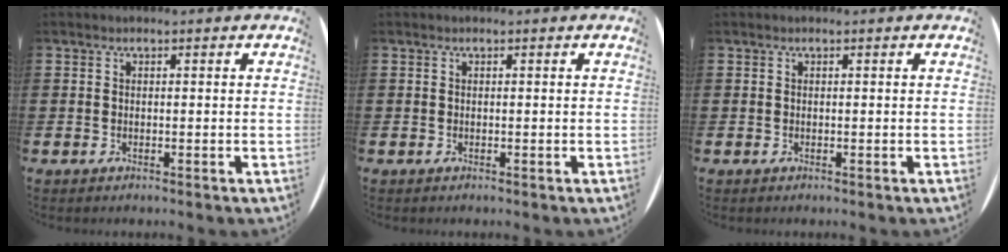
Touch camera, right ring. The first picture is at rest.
{"total": 0.0}
{"total": 0.0}